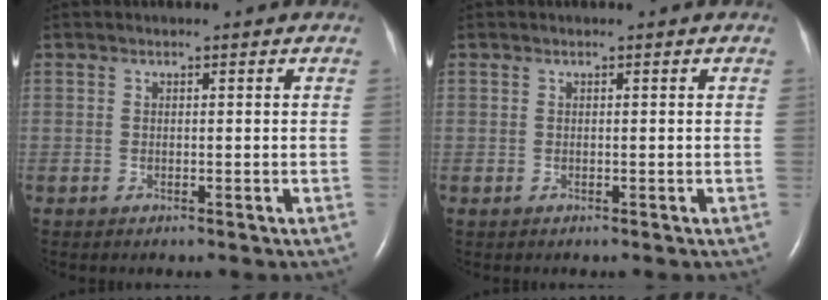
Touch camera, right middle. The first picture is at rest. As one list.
[{"total": 0.0}]